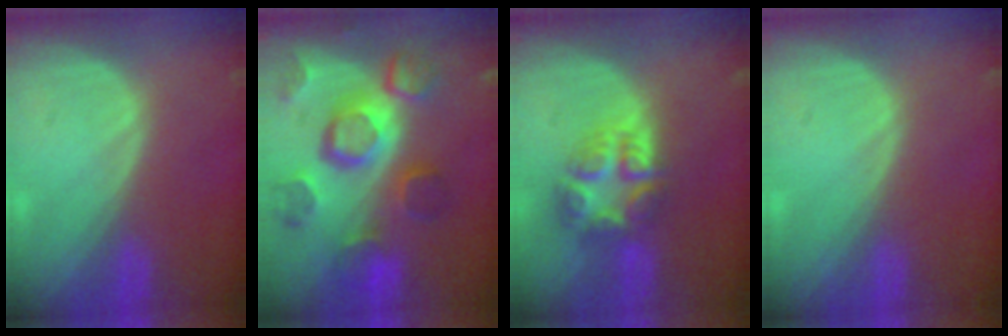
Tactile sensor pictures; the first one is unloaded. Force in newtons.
{"total": 12.1, "press": 10.5, "slide": 6.0}
{"total": 7.7, "press": 6.7, "slide": 3.8}
{"total": 0.0}